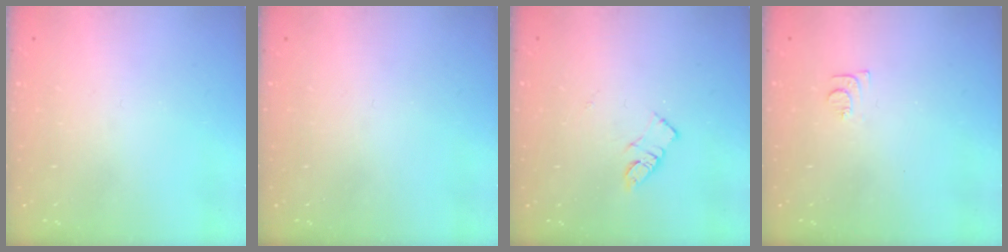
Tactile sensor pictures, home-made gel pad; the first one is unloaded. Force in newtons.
{"total": 0.0}
{"total": 5.5, "press": 5.4, "slide": 0.5}
{"total": 6.6, "press": 6.6, "slide": 0.7}